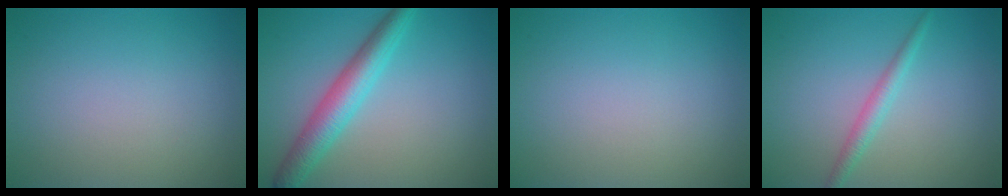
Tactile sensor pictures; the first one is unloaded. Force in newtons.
{"total": 4.5, "press": 4.5, "slide": 0.1}
{"total": 0.0}
{"total": 1.8, "press": 1.8, "slide": 0.1}